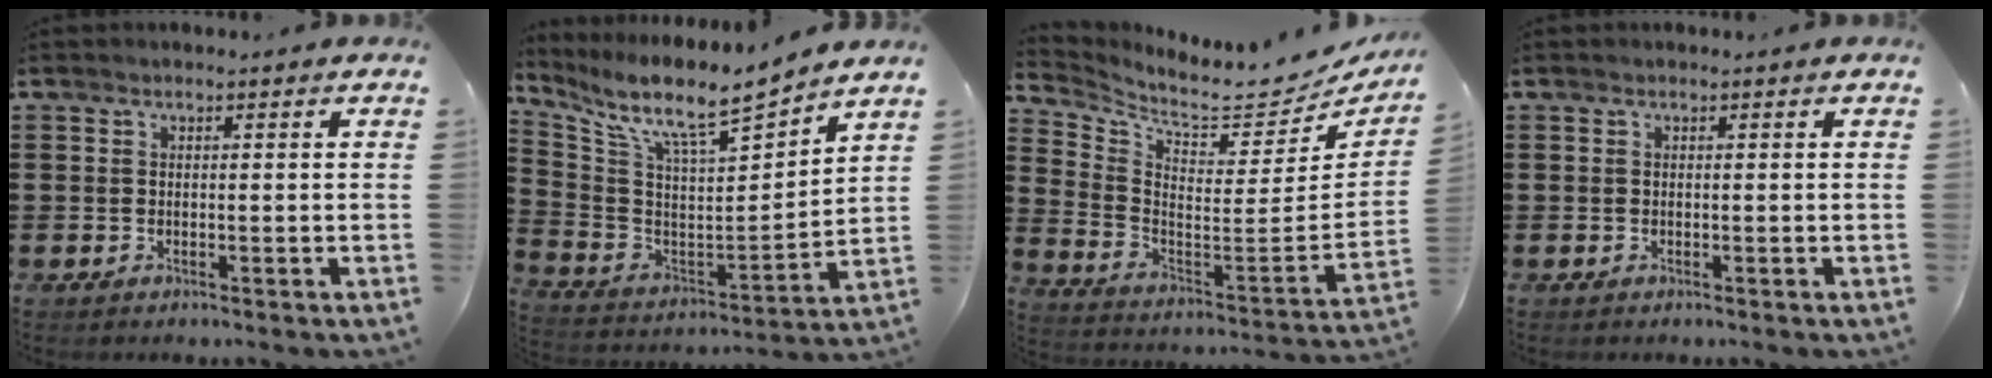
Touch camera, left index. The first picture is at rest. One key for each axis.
{"total": 9.1, "fx": 7.6, "fy": 1.1, "fz": 4.9, "tx": -0.120, "ty": -0.059, "tz": 0.121}
{"total": 6.8, "fx": 6.1, "fy": 0.9, "fz": 2.8, "tx": -0.073, "ty": -0.070, "tz": 0.096}
{"total": 0.0}